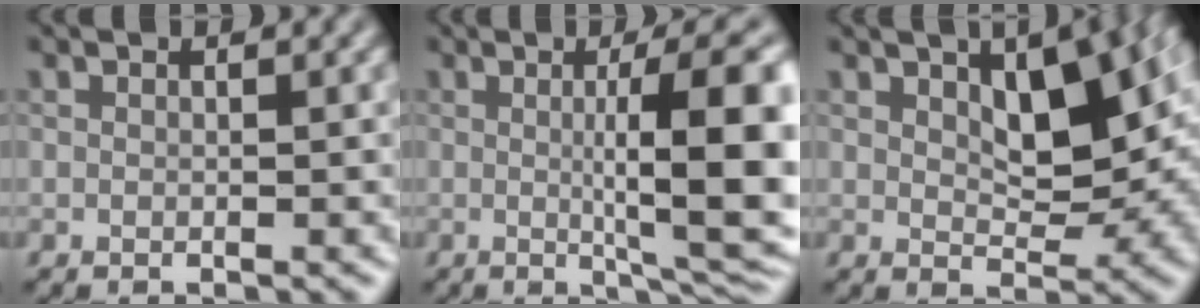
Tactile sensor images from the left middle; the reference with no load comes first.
{"total": 10.2, "force": [0.2, 2.3, 9.9], "torque": [-0.122, -0.003, 0.006]}
{"total": 9.1, "force": [2.6, 4.2, 7.6], "torque": [-0.107, 0.001, 0.045]}